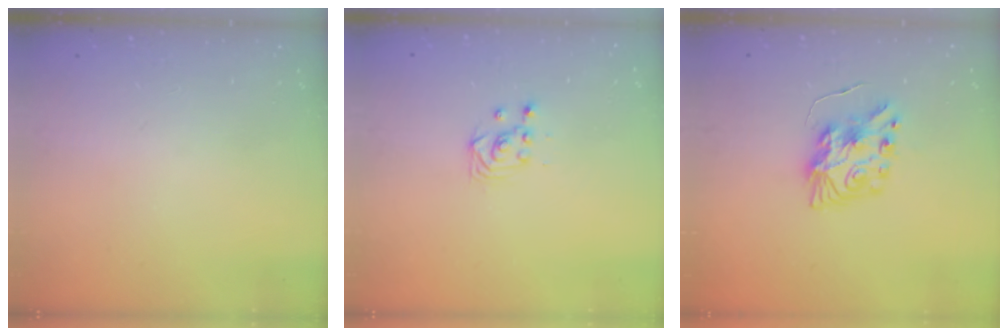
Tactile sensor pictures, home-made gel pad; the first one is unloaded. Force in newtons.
{"total": 3.3, "press": 3.3, "slide": 0.1}
{"total": 8.7, "press": 8.7, "slide": 0.3}